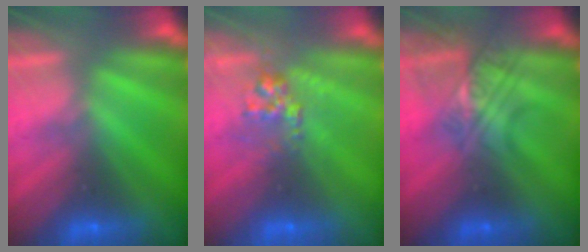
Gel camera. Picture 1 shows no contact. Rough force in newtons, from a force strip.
{"total": 2.7}
{"total": 2.5}